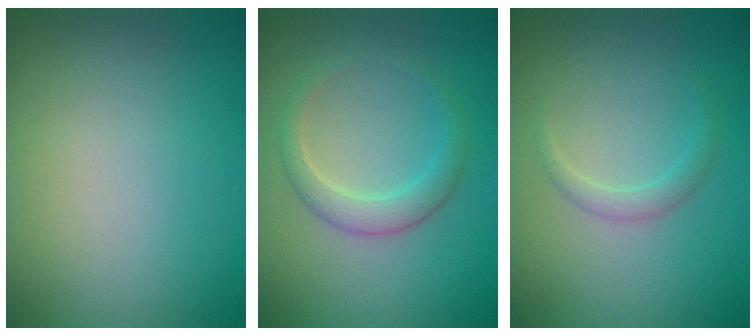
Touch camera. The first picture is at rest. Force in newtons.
{"total": 2.4, "press": 2.4, "slide": 0.1}
{"total": 1.2, "press": 1.2, "slide": 0.0}